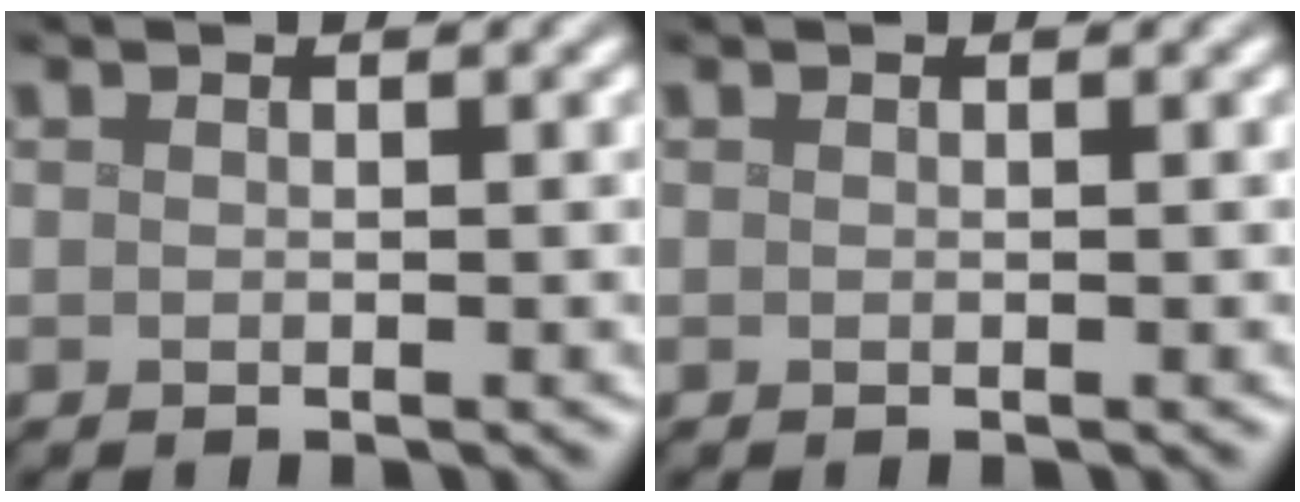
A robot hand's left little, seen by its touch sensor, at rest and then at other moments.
{"total": 0.0}